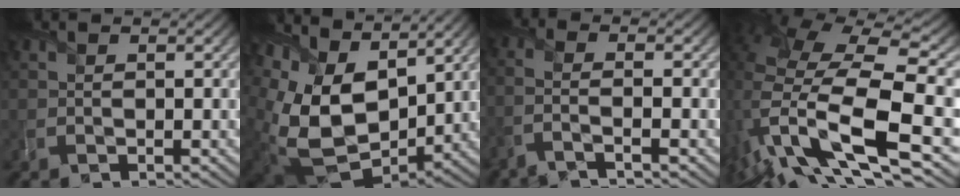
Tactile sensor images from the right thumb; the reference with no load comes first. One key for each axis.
{"total": 15.8, "fx": 3.5, "fy": 10.6, "fz": 11.2, "tx": -0.281, "ty": -0.020, "tz": 0.083}
{"total": 3.8, "fx": -2.4, "fy": 0.6, "fz": 2.9, "tx": -0.045, "ty": 0.002, "tz": -0.072}
{"total": 18.0, "fx": -4.9, "fy": 6.4, "fz": 16.1, "tx": -0.326, "ty": -0.026, "tz": -0.081}